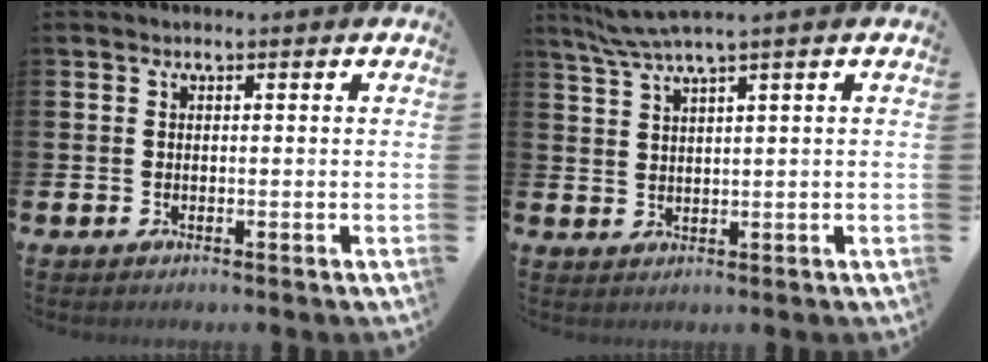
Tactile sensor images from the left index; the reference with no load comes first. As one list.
[{"total": 3.5, "force": [2.9, -0.6, 1.9], "torque": [-0.052, -0.005, 0.053]}]